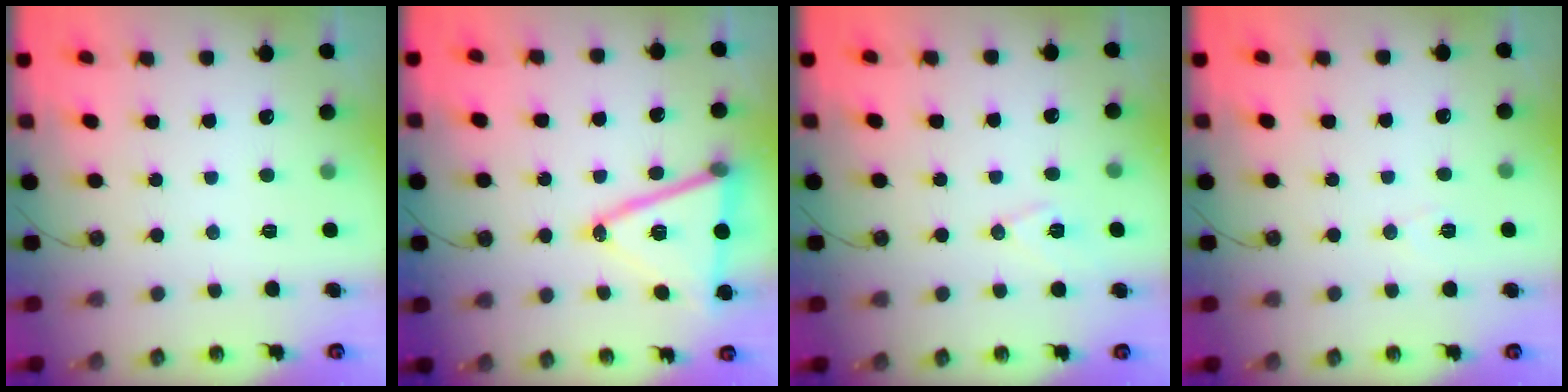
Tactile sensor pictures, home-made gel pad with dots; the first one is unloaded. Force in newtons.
{"total": 16.6, "press": 16.1, "slide": 3.8}
{"total": 7.8, "press": 6.9, "slide": 3.6}
{"total": 6.4, "press": 4.7, "slide": 4.4}